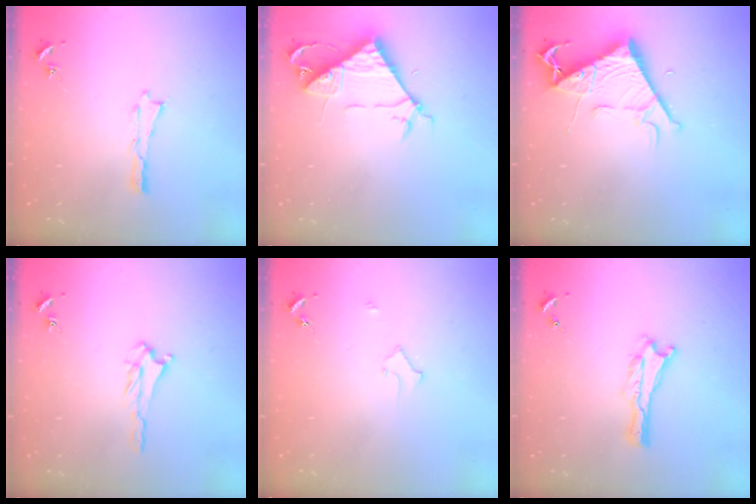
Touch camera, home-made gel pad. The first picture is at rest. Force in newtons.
{"total": 8.1, "press": 8.0, "slide": 0.7}
{"total": 7.9, "press": 7.9, "slide": 0.9}
{"total": 2.0, "press": 2.0, "slide": 0.5}
{"total": 2.2, "press": 2.2, "slide": 0.2}
{"total": 0.0}